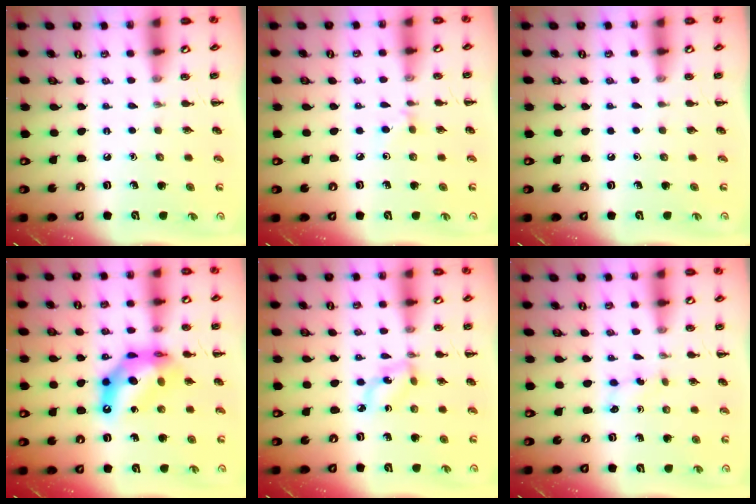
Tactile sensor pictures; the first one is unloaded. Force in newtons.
{"total": 3.8, "press": 3.6, "slide": 1.2}
{"total": 0.0}
{"total": 12.0, "press": 11.5, "slide": 3.5}
{"total": 4.0, "press": 3.9, "slide": 1.0}
{"total": 2.6, "press": 2.5, "slide": 0.8}